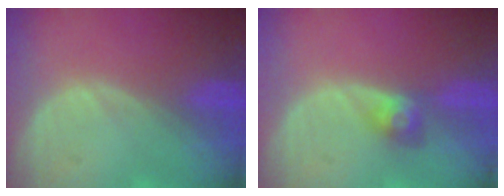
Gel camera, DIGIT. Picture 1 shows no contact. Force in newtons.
{"total": 3.0, "press": 2.6, "slide": 1.5}